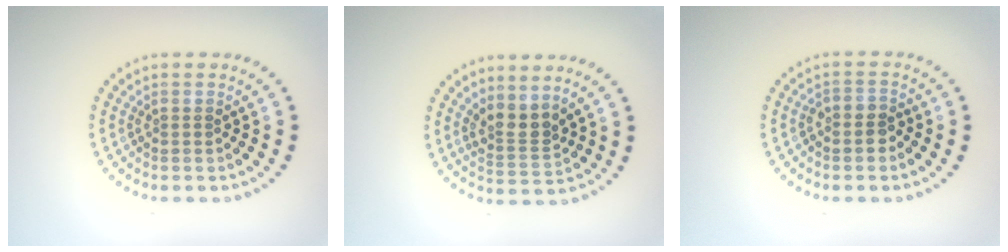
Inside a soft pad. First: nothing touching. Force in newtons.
{"total": 2.6, "press": 2.0, "slide": 1.7}
{"total": 1.9, "press": 1.7, "slide": 0.8}